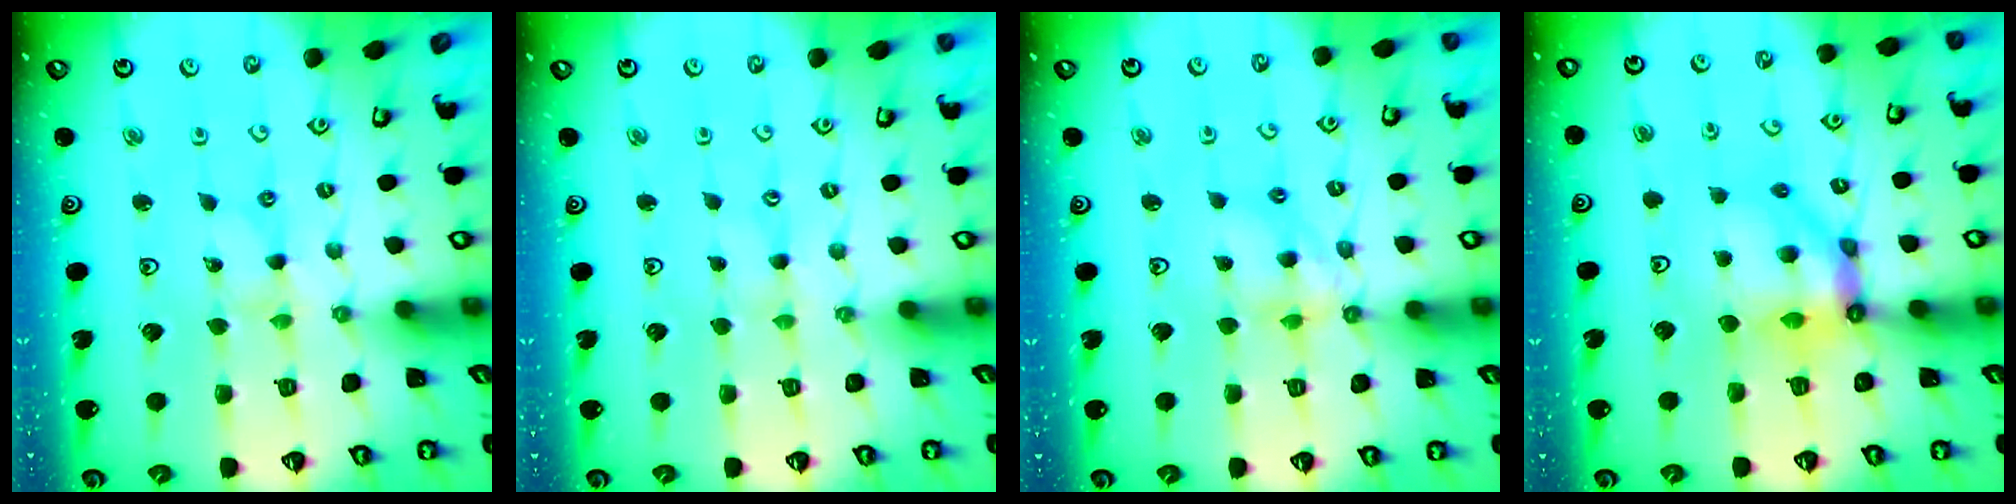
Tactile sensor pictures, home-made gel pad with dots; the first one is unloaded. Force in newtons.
{"total": 0.0}
{"total": 9.2, "press": 9.2, "slide": 0.9}
{"total": 10.4, "press": 10.4, "slide": 1.2}